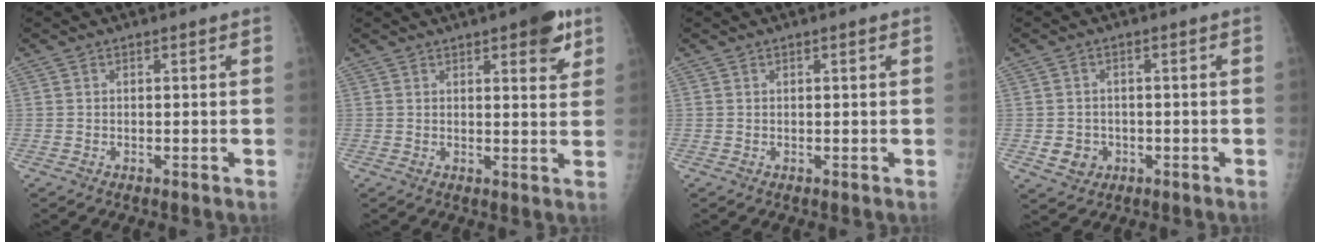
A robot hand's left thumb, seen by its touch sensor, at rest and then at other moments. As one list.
[{"total": 7.3, "force": [4.0, 2.4, 5.6], "torque": [-0.053, -0.015, 0.046]}, {"total": 0.6, "force": [0.3, 0.1, 0.5], "torque": [-0.006, 0.001, 0.005]}, {"total": 4.1, "force": [-0.9, 3.7, 1.4], "torque": [-0.008, 0.004, -0.006]}]